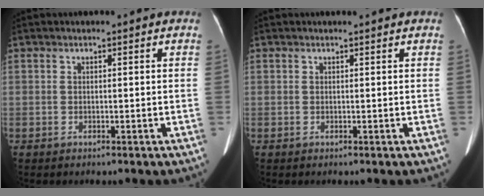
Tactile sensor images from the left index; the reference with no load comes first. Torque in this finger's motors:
{"motor_torque": [0.00, -0.22, 0.00, 0.02]}